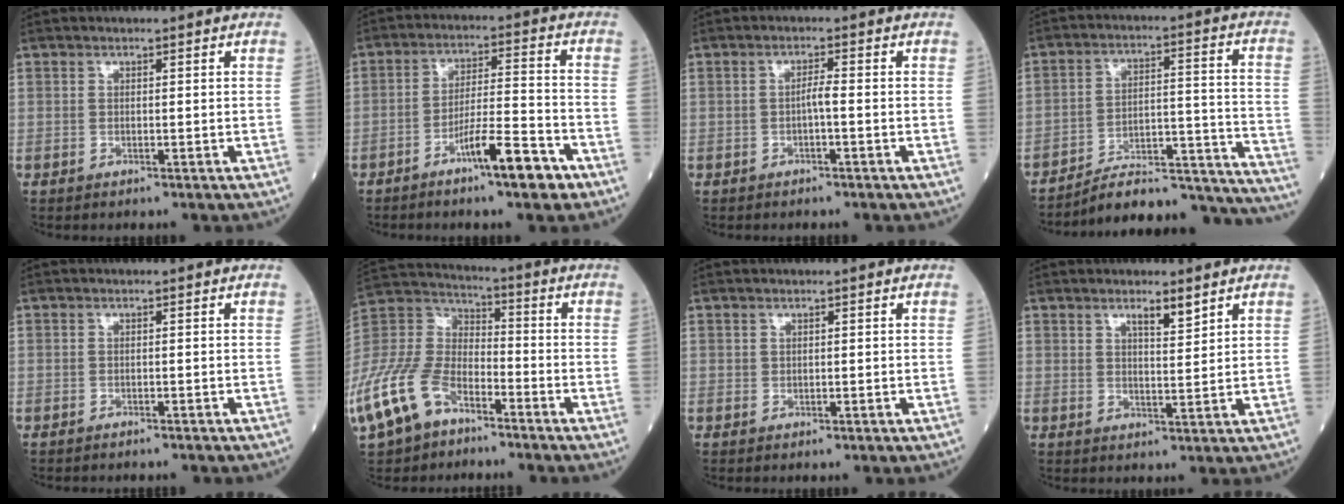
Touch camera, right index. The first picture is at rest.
{"total": 9.1, "force": [-5.5, 0.8, 7.2], "torque": [-0.117, 0.002, -0.092]}
{"total": 1.7, "force": [-0.5, 0.1, 1.6], "torque": [-0.027, 0.003, -0.011]}
{"total": 22.8, "force": [-21.8, 1.9, 6.3], "torque": [-0.034, 0.036, -0.302]}
{"total": 1.9, "force": [-1.8, 0.1, 0.6], "torque": [-0.010, -0.001, -0.022]}
{"total": 18.2, "force": [-11.2, 9.4, 10.8], "torque": [-0.268, -0.005, -0.220]}
{"total": 0.0}
{"total": 3.1, "force": [2.3, 0.4, 2.1], "torque": [-0.038, -0.003, 0.038]}